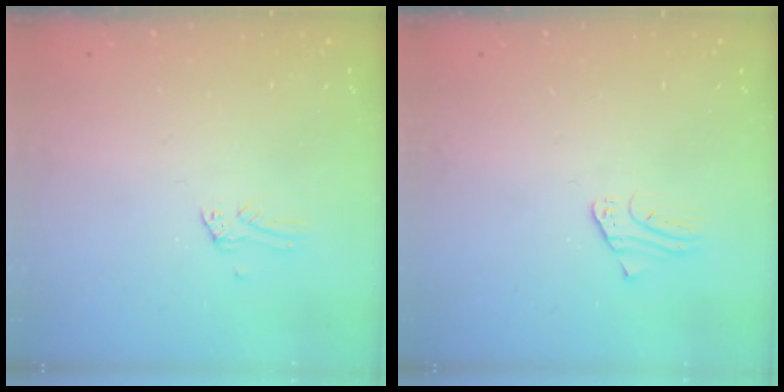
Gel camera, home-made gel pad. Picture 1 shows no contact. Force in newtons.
{"total": 1.2, "press": 1.2, "slide": 0.1}